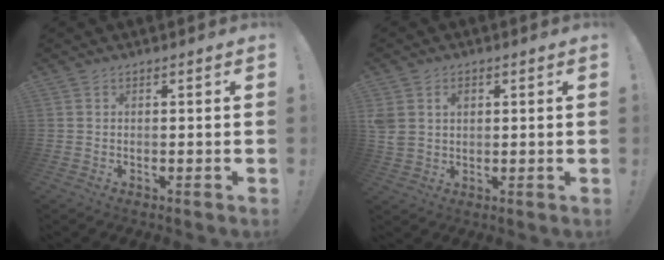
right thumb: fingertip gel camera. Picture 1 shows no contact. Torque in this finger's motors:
{"motor_torque": [0.63, 1.60, 0.27, 0.45, 0.12]}